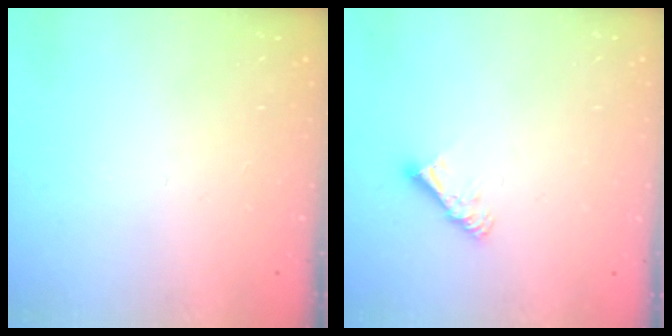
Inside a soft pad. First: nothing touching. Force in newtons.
{"total": 6.1, "press": 6.1, "slide": 0.5}